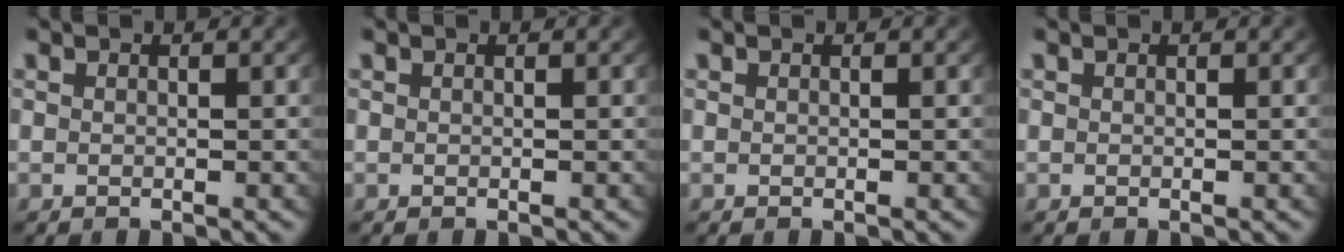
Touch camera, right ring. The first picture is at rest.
{"total": 0.0}
{"total": 0.0}
{"total": 0.0}